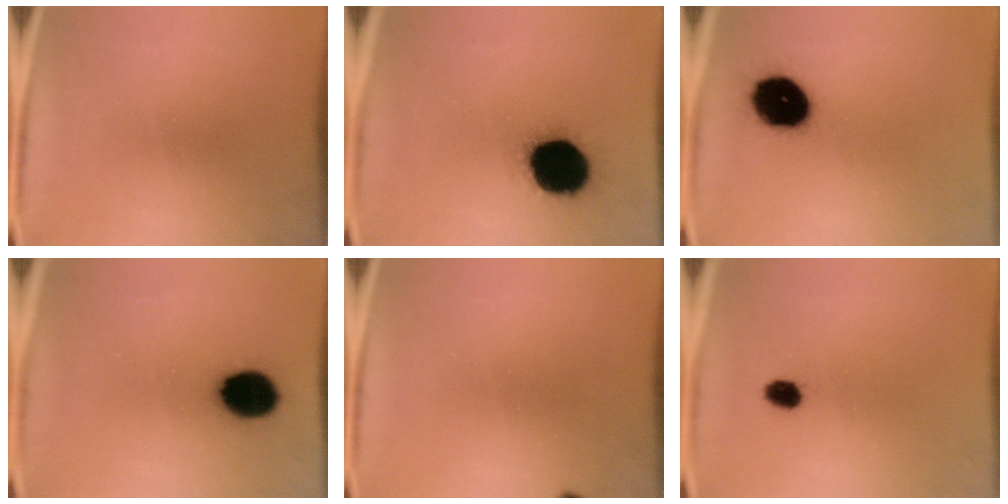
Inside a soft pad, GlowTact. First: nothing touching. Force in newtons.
{"total": 18.7}
{"total": 14.3}
{"total": 10.8}
{"total": 1.5}
{"total": 2.7}